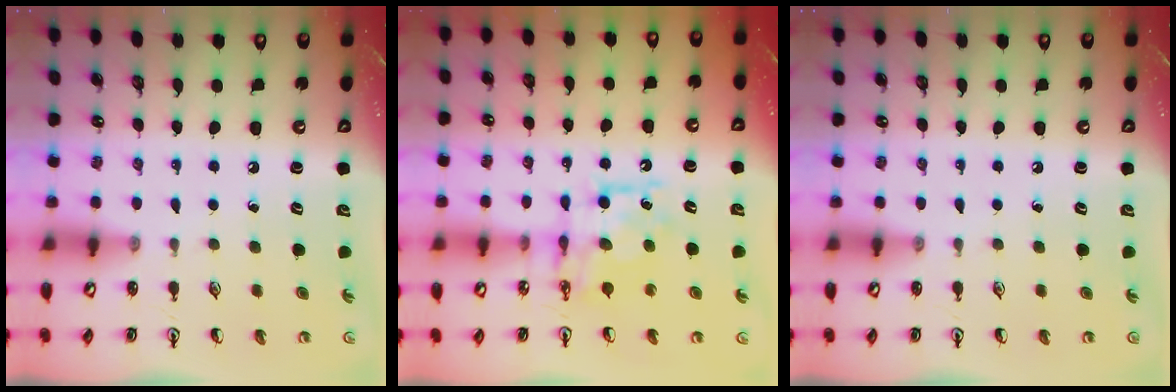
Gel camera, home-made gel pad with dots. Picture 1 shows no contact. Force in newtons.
{"total": 8.1, "press": 8.1, "slide": 0.3}
{"total": 0.0}